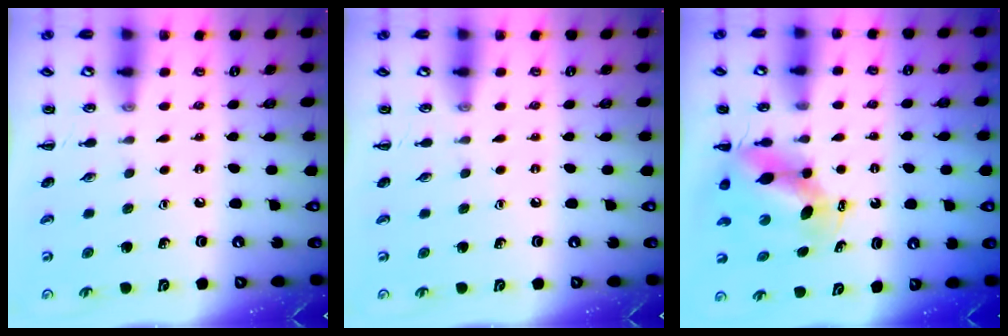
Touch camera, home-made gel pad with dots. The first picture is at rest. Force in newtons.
{"total": 0.0}
{"total": 7.9, "press": 7.8, "slide": 0.8}